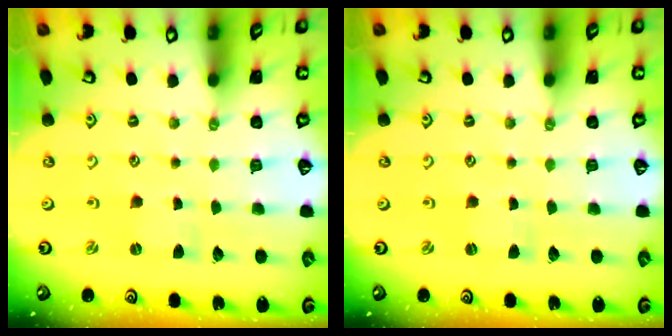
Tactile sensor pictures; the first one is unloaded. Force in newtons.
{"total": 0.7, "press": 0.7, "slide": 0.2}